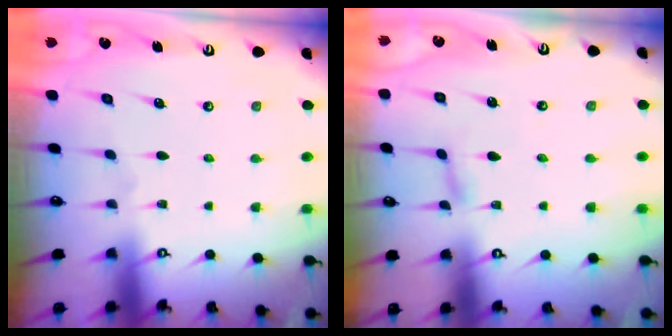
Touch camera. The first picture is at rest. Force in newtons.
{"total": 1.8, "press": 1.7, "slide": 0.1}